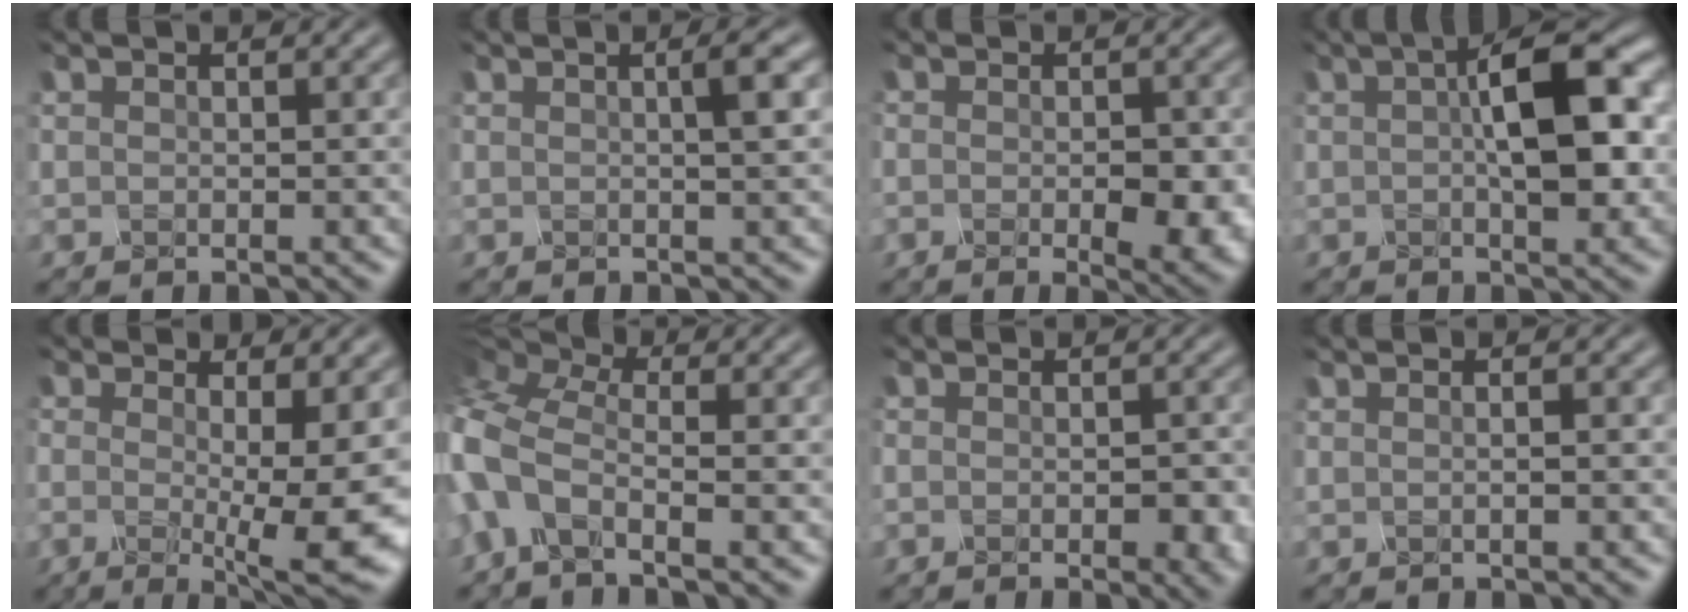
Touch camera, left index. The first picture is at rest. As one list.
[{"total": 2.6, "force": [0.5, 0.6, 2.5], "torque": [-0.029, 0.009, -0.002]}, {"total": 4.8, "force": [-1.3, 1.8, 4.2], "torque": [-0.061, -0.012, -0.016]}, {"total": 8.6, "force": [1.0, 3.6, 7.7], "torque": [-0.119, 0.014, 0.008]}, {"total": 8.7, "force": [-0.5, 1.8, 8.5], "torque": [-0.102, -0.018, -0.015]}, {"total": 7.7, "force": [-2.4, 4.2, 6.1], "torque": [-0.165, 0.006, -0.073]}, {"total": 3.3, "force": [-0.9, 1.5, 2.8], "torque": [-0.036, -0.006, -0.011]}, {"total": 1.9, "force": [0.5, 0.9, 1.7], "torque": [-0.008, 0.012, -0.024]}]